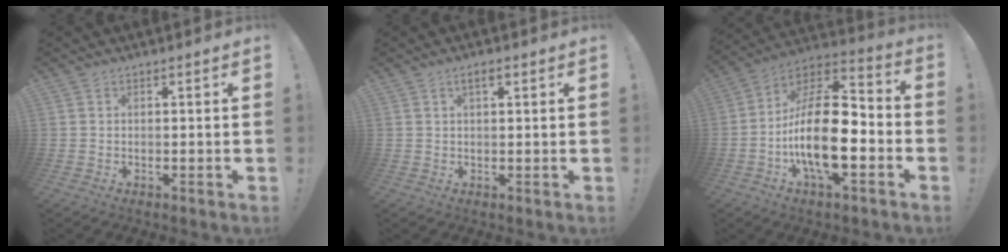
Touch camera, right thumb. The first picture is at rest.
{"total": 2.5, "force": [1.2, 0.9, 2.0], "torque": [-0.039, 0.002, 0.019]}
{"total": 21.1, "force": [-5.1, 9.4, 18.2], "torque": [-0.344, 0.019, -0.084]}